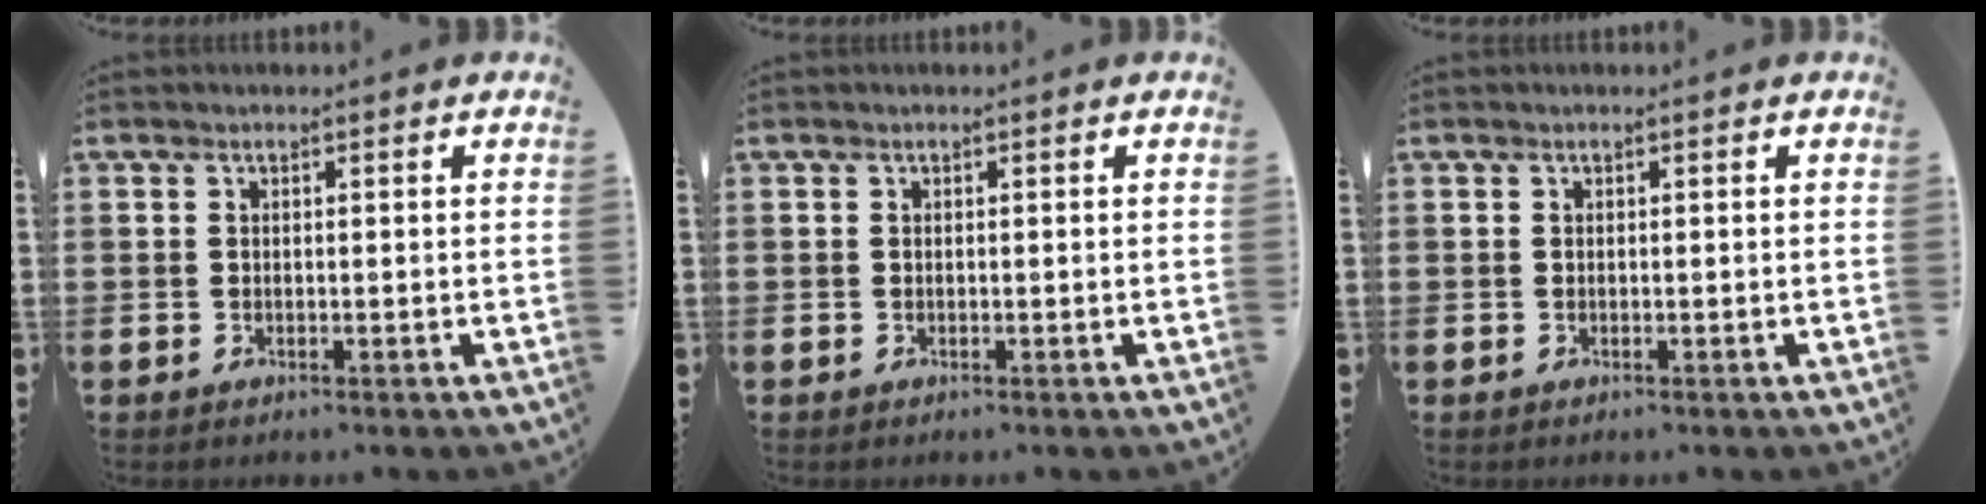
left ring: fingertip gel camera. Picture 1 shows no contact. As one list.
[{"total": 0.0}, {"total": 0.0}]